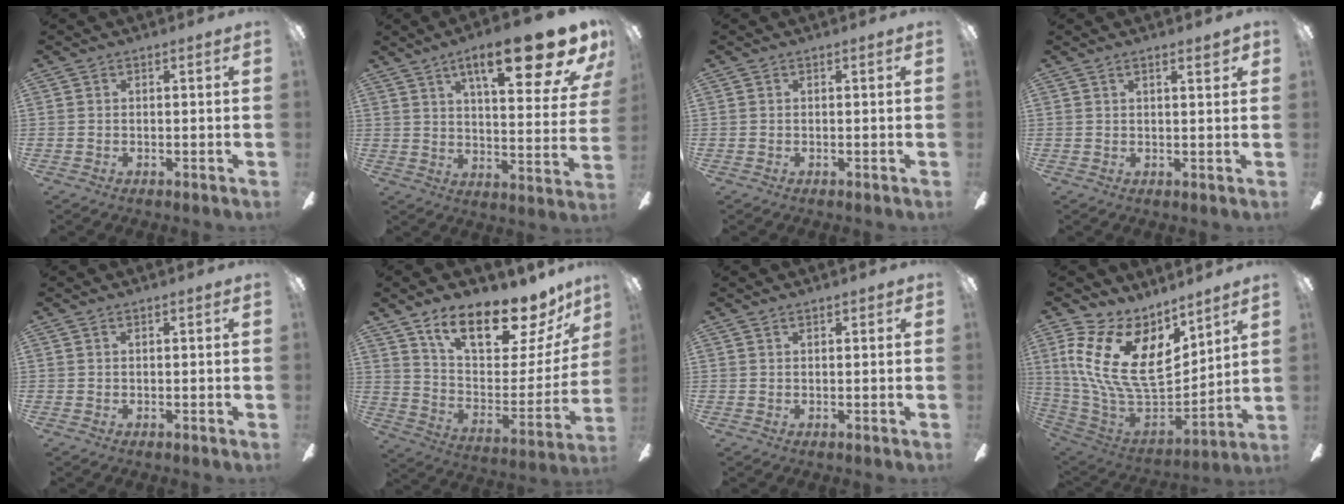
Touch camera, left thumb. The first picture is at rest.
{"total": 19.9, "force": [12.0, 5.3, 15.0], "torque": [-0.211, -0.070, 0.180]}
{"total": 0.0}
{"total": 2.7, "force": [1.6, 0.3, 2.2], "torque": [-0.030, -0.005, 0.022]}
{"total": 0.0}
{"total": 20.4, "force": [15.3, 7.0, 11.6], "torque": [-0.182, -0.104, 0.259]}
{"total": 0.8, "force": [0.7, 0.1, 0.5], "torque": [-0.011, 0.001, 0.012]}
{"total": 23.0, "force": [8.6, 12.9, 16.9], "torque": [-0.340, -0.051, 0.167]}